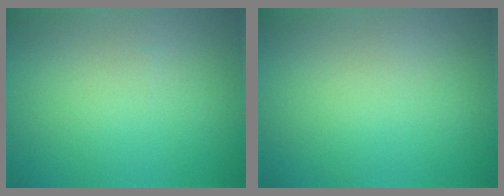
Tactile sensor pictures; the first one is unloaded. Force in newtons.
{"total": 0.0}